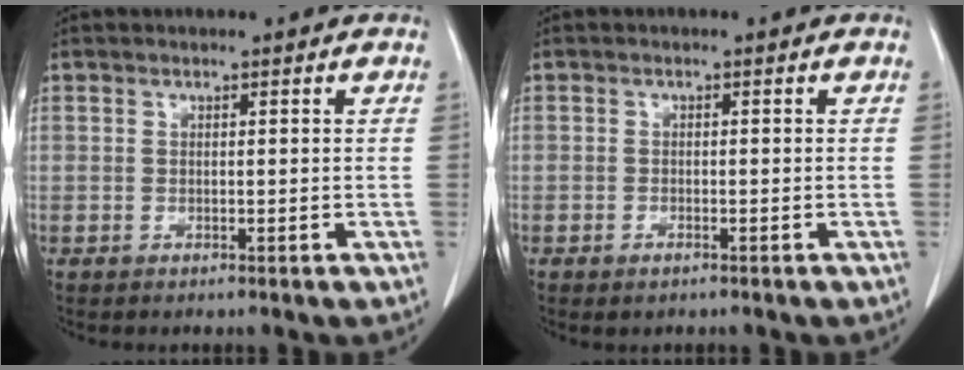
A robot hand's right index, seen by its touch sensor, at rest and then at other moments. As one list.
[{"total": 0.9, "force": [-0.6, 0.5, 0.5], "torque": [-0.006, 0.000, -0.007]}]